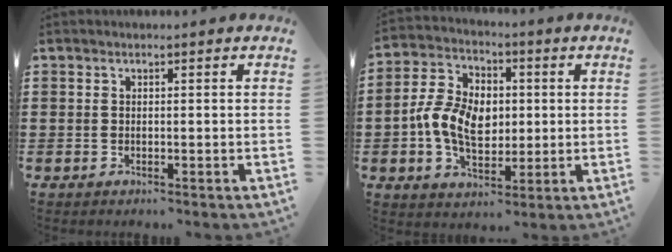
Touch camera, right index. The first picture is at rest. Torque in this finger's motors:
{"motor_torque": [1.95, 0.19, 1.05, 0.21]}